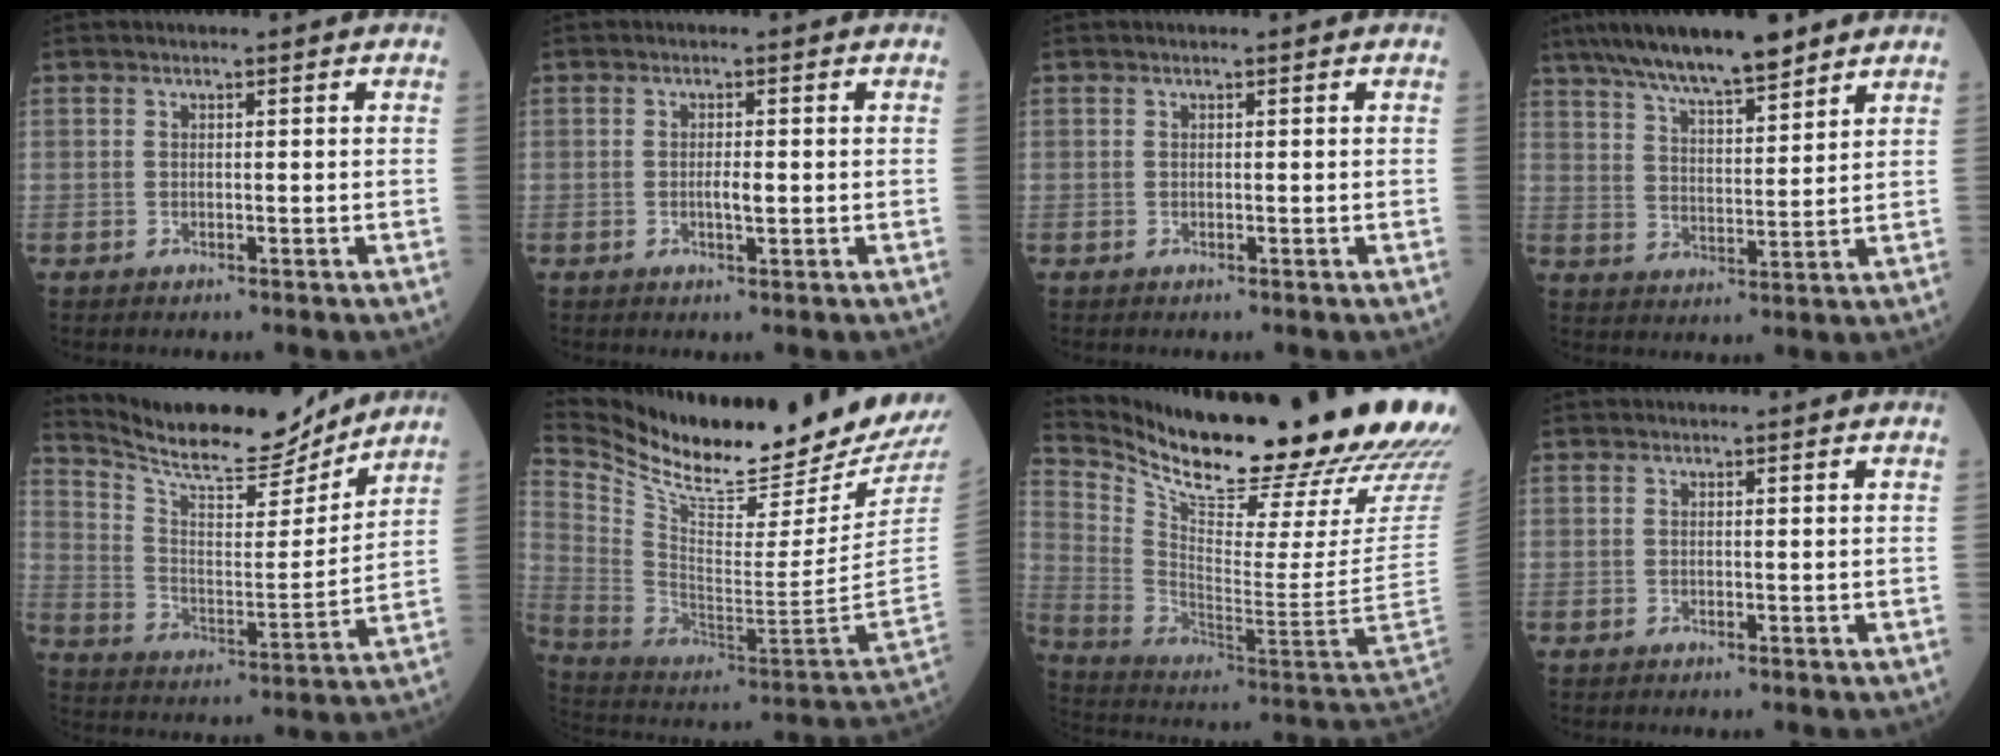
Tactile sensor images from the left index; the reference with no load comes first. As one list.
[{"total": 1.9, "force": [-0.2, 0.4, 1.8], "torque": [-0.036, 0.000, -0.002]}, {"total": 0.0}, {"total": 13.0, "force": [10.3, 2.0, 7.6], "torque": [-0.131, 0.022, 0.178]}, {"total": 17.0, "force": [15.7, 2.8, 5.9], "torque": [-0.117, -0.008, 0.254]}, {"total": 26.3, "force": [24.1, -0.1, 10.5], "torque": [-0.205, -0.111, 0.371]}, {"total": 30.8, "force": [25.8, 0.6, 16.8], "torque": [-0.297, -0.110, 0.373]}, {"total": 0.0}]